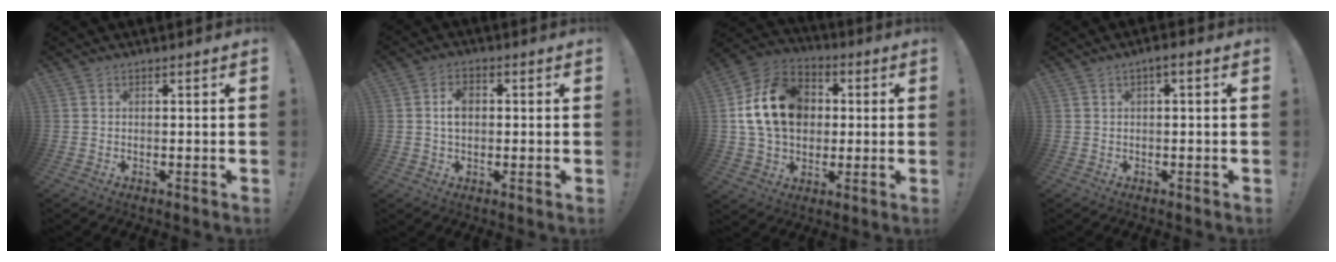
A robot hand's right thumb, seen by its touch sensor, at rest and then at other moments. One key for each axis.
{"total": 5.4, "fx": 0.5, "fy": 3.8, "fz": 3.9, "tx": -0.060, "ty": 0.007, "tz": 0.008}
{"total": 18.9, "fx": 2.8, "fy": 14.6, "fz": 11.7, "tx": -0.203, "ty": 0.009, "tz": 0.060}
{"total": 2.0, "fx": -0.2, "fy": 0.3, "fz": 2.0, "tx": -0.028, "ty": 0.004, "tz": -0.007}